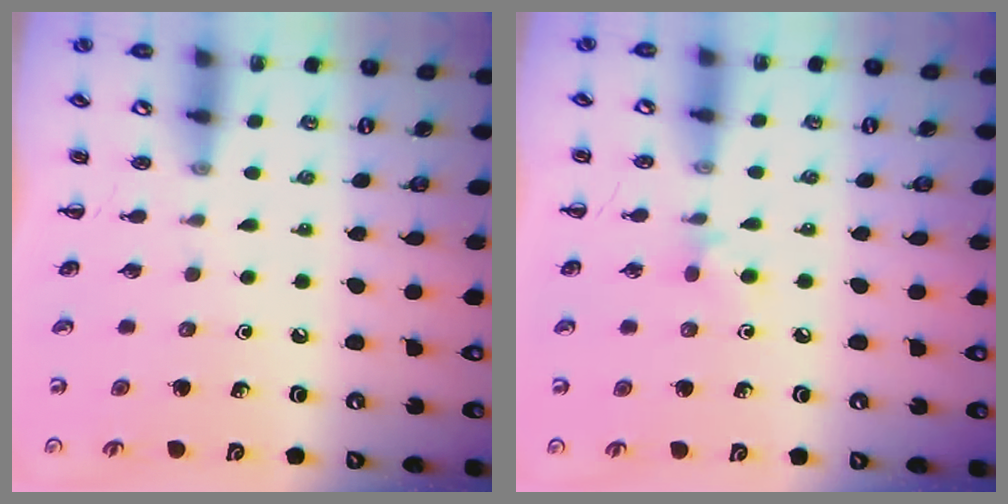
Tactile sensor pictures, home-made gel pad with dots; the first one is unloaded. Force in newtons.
{"total": 4.5, "press": 4.2, "slide": 1.5}